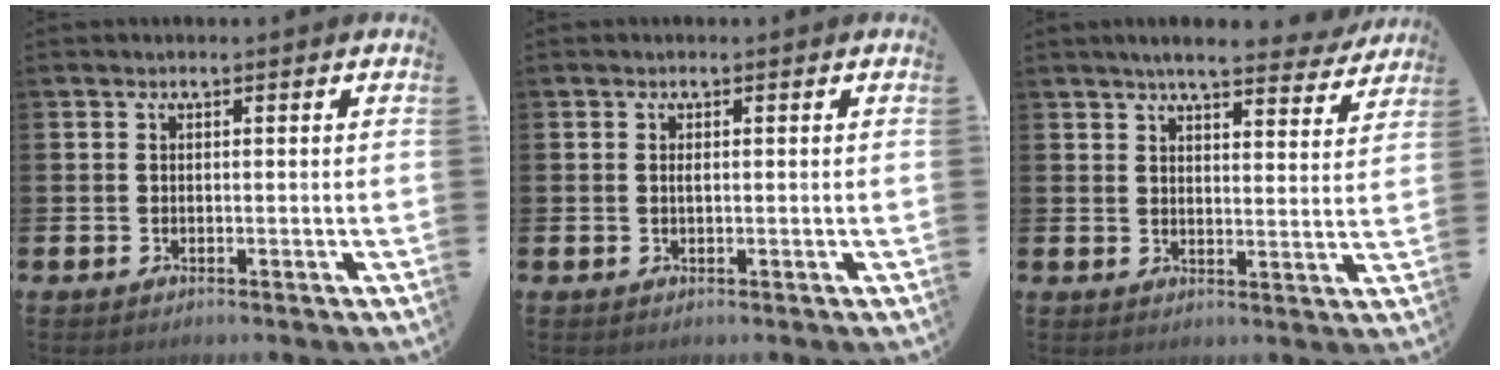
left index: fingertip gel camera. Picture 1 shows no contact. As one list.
[{"total": 0.7, "force": [0.2, 0.2, 0.6], "torque": [-0.013, 0.001, 0.004]}, {"total": 6.0, "force": [5.5, 0.8, 2.3], "torque": [-0.052, -0.023, 0.093]}]